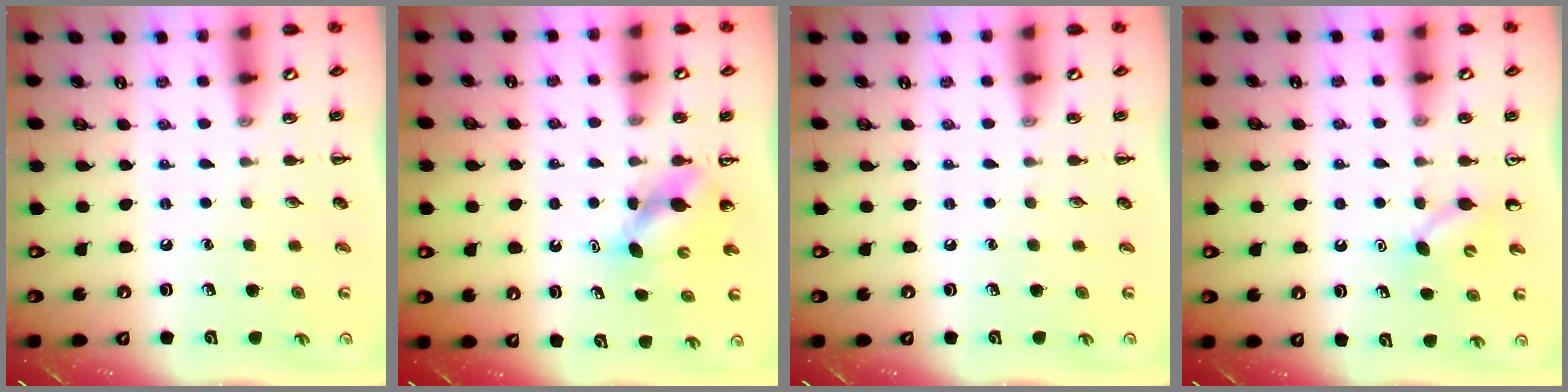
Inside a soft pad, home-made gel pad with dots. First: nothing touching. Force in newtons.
{"total": 4.5, "press": 4.4, "slide": 0.6}
{"total": 0.0}
{"total": 4.5, "press": 4.4, "slide": 0.8}